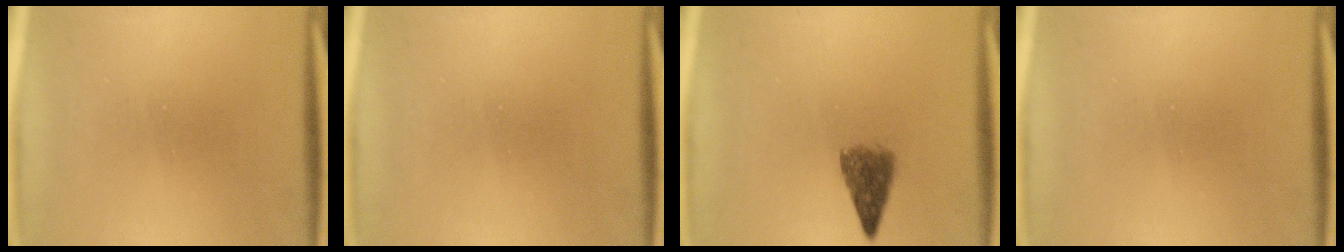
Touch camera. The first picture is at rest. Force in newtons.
{"total": 0.0}
{"total": 4.1}
{"total": 0.0}